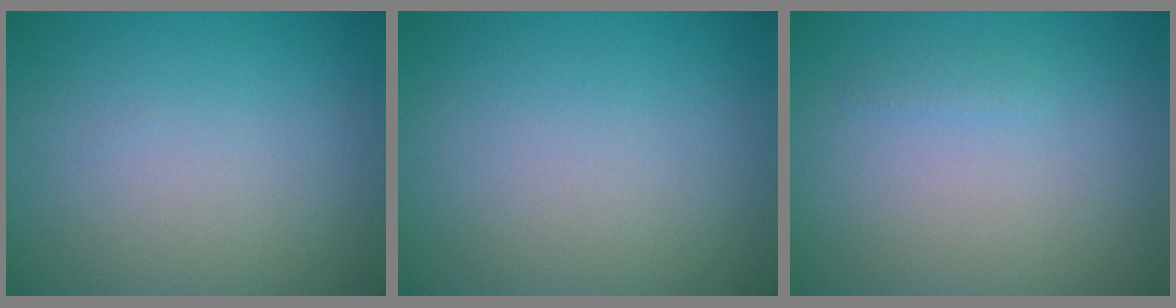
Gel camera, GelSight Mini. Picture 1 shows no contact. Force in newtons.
{"total": 0.0}
{"total": 0.6, "press": 0.6, "slide": 0.1}